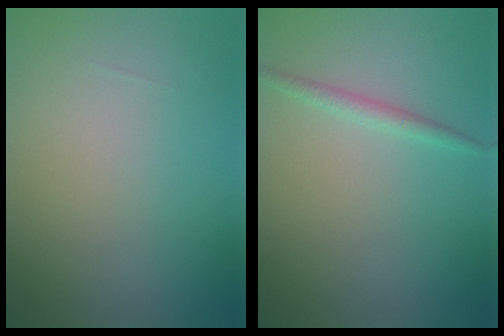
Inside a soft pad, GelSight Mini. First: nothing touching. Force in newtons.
{"total": 1.3, "press": 1.3, "slide": 0.0}